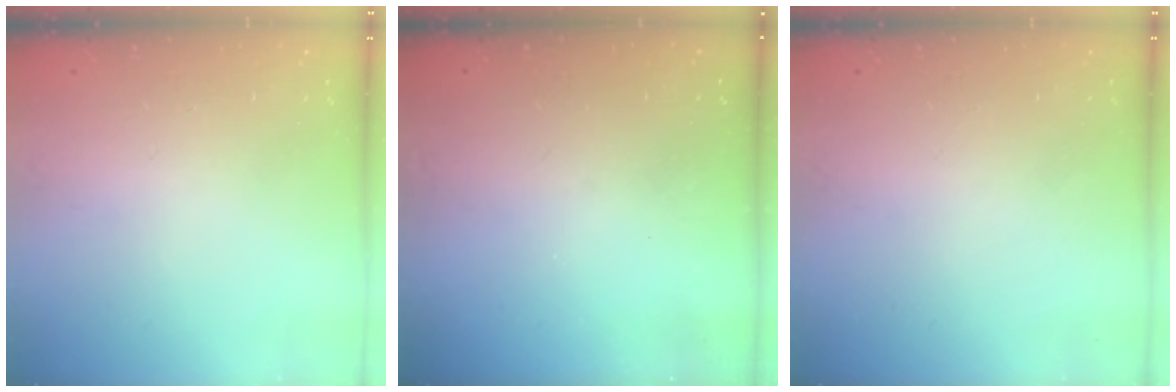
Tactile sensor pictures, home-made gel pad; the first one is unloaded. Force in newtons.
{"total": 3.3, "press": 3.3, "slide": 0.1}
{"total": 0.0}